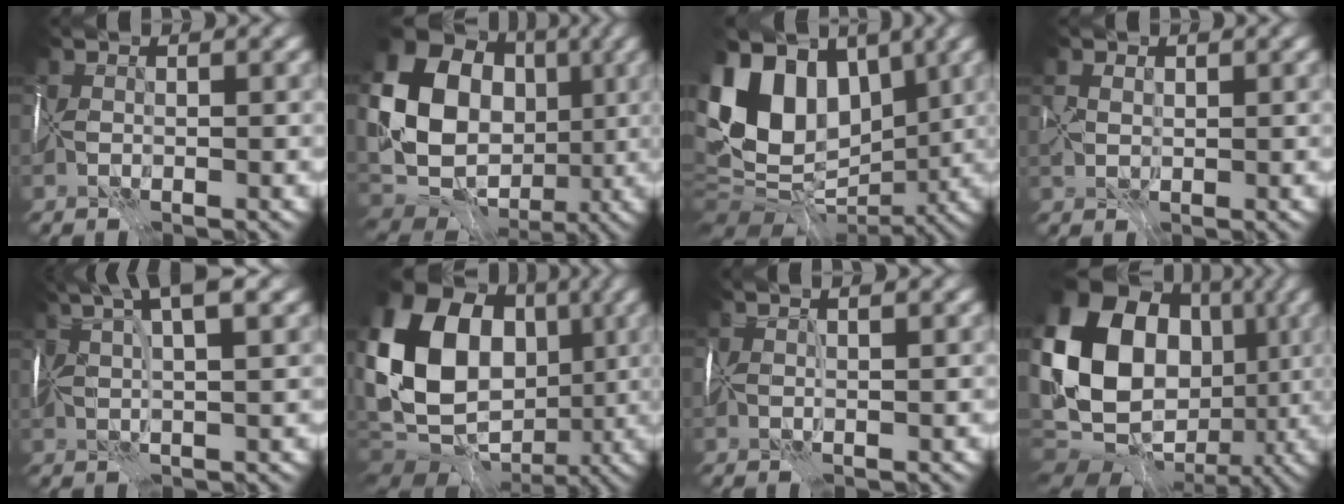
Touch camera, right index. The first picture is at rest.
{"total": 18.2, "force": [2.6, 15.8, 8.6], "torque": [-0.184, 0.015, 0.033]}
{"total": 12.3, "force": [1.9, 9.3, 7.8], "torque": [-0.156, 0.016, 0.021]}
{"total": 0.9, "force": [0.7, 0.6, 0.1], "torque": [0.000, 0.007, 0.015]}
{"total": 8.6, "force": [5.0, 1.9, 6.7], "torque": [-0.106, 0.039, 0.058]}
{"total": 16.1, "force": [0.9, 12.6, 9.9], "torque": [-0.182, 0.021, 0.018]}
{"total": 3.4, "force": [2.1, 0.9, 2.6], "torque": [-0.024, 0.029, 0.011]}
{"total": 18.7, "force": [1.9, 15.0, 11.0], "torque": [-0.221, 0.008, 0.059]}